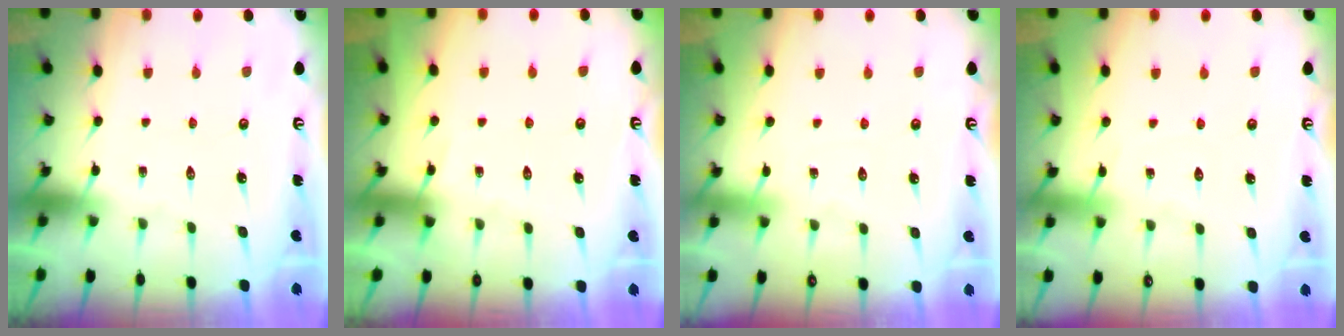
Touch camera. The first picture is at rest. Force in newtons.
{"total": 2.5, "press": 2.4, "slide": 0.4}
{"total": 3.1, "press": 3.1, "slide": 0.5}
{"total": 2.7, "press": 2.6, "slide": 0.4}